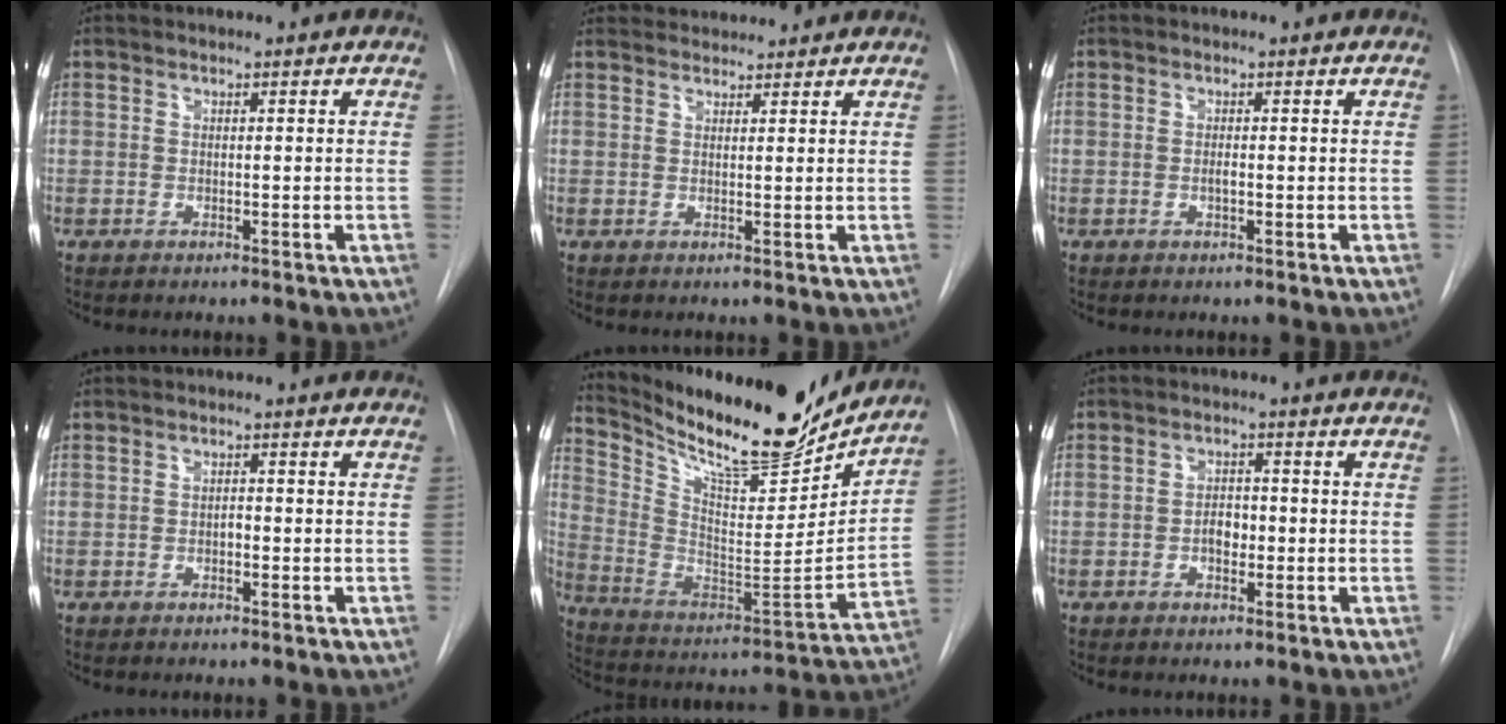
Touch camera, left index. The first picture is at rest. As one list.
[{"total": 5.0, "force": [5.0, 0.8, 0.3], "torque": [-0.007, 0.032, 0.076]}, {"total": 0.6, "force": [0.0, 0.1, 0.6], "torque": [-0.014, -0.001, -0.002]}, {"total": 0.8, "force": [-0.2, 0.4, 0.6], "torque": [-0.011, 0.002, -0.005]}, {"total": 23.5, "force": [20.4, 4.4, 10.8], "torque": [-0.196, -0.036, 0.323]}, {"total": 2.4, "force": [-0.6, 1.5, 1.8], "torque": [-0.027, 0.005, -0.009]}]